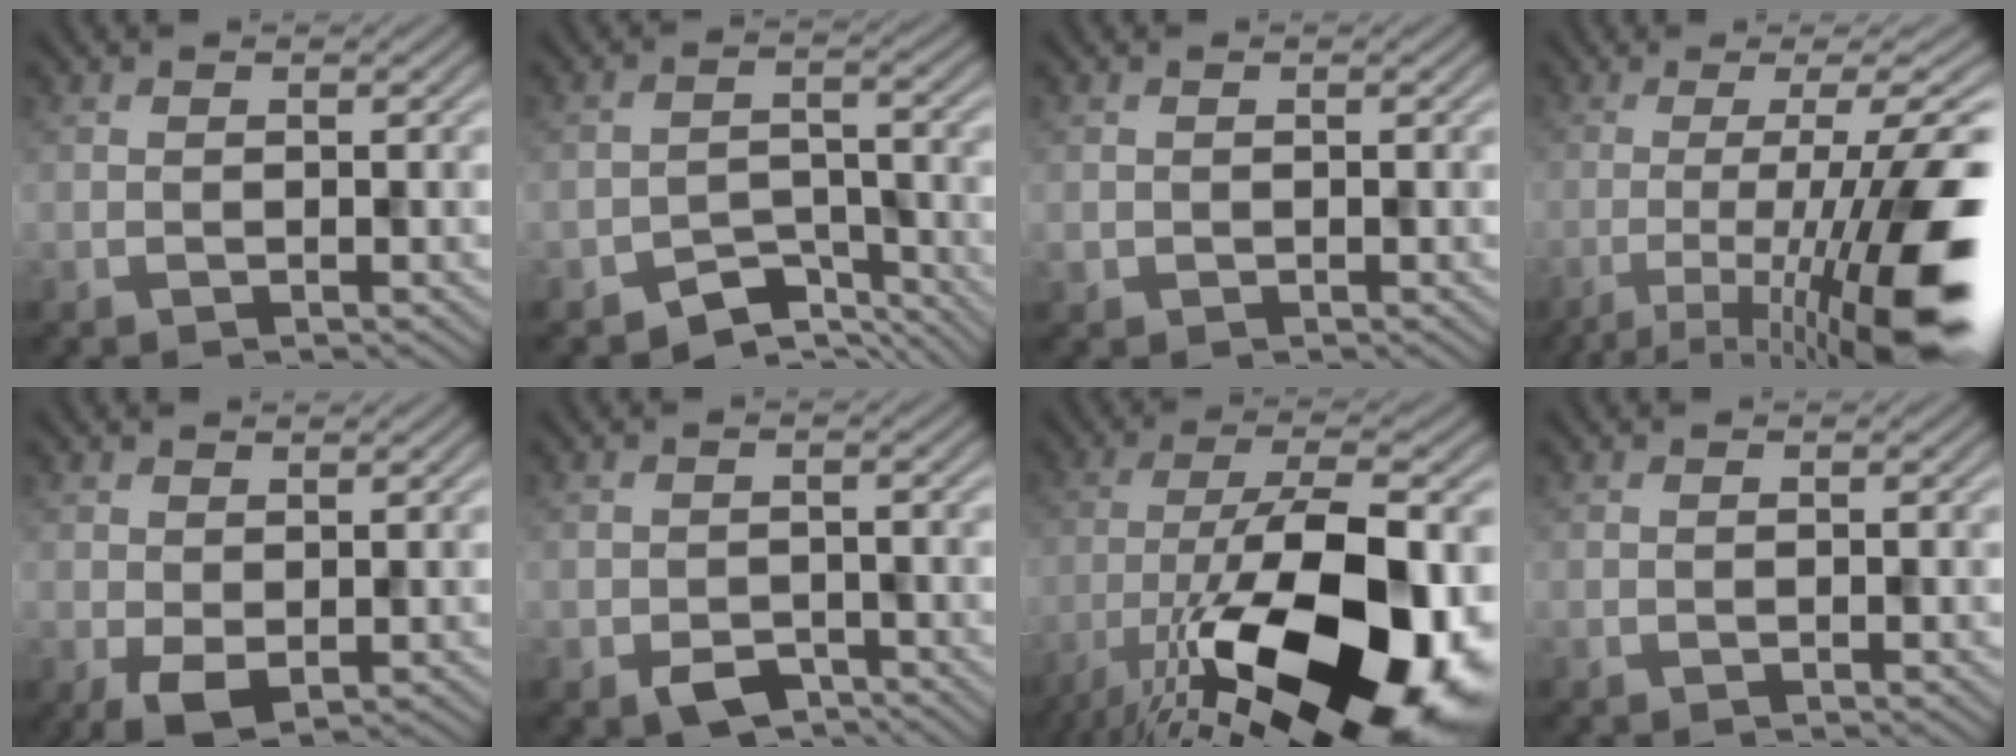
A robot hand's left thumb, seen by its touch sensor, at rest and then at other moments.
{"total": 5.4, "force": [-4.5, 2.3, 1.9], "torque": [-0.023, -0.003, -0.081]}
{"total": 0.6, "force": [0.0, 0.6, 0.1], "torque": [-0.001, -0.005, 0.000]}
{"total": 15.7, "force": [-5.9, 3.5, 14.2], "torque": [-0.201, 0.001, -0.095]}
{"total": 2.9, "force": [-0.4, 1.8, 2.3], "torque": [-0.055, -0.007, -0.003]}
{"total": 3.4, "force": [-2.3, 1.9, 1.7], "torque": [-0.032, -0.008, -0.042]}
{"total": 20.0, "force": [-8.8, 7.7, 16.3], "torque": [-0.284, -0.015, -0.148]}
{"total": 0.0}